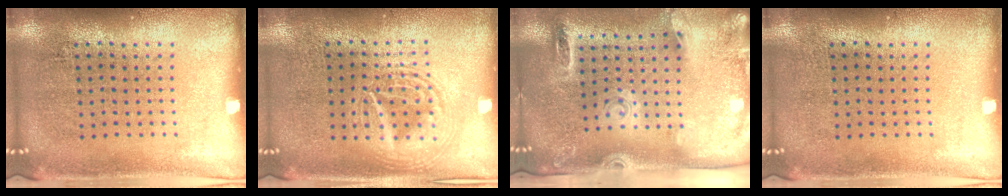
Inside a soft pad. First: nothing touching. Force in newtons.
{"total": 2.8, "press": 2.8, "slide": 0.3}
{"total": 2.7, "press": 1.9, "slide": 1.9}
{"total": 0.0}